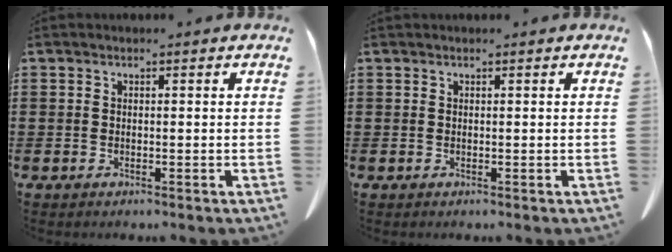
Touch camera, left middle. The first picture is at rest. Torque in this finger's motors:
{"motor_torque": [0.65, 0.26, 0.00, 0.01]}